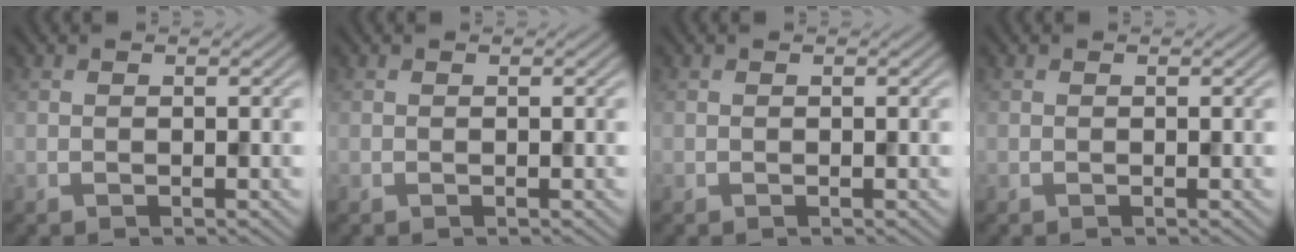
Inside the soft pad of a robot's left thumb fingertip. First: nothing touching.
{"total": 0.0}
{"total": 0.0}
{"total": 0.0}